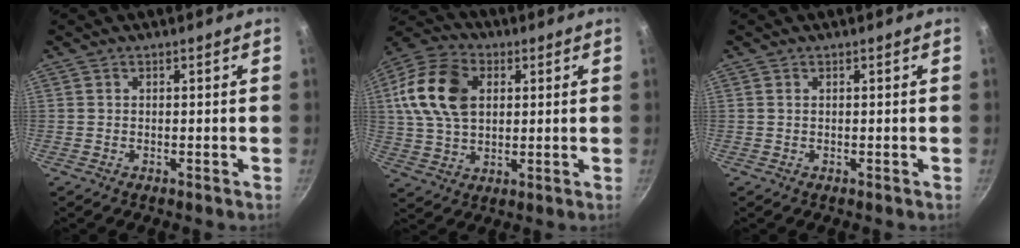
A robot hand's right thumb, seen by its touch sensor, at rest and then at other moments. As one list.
[{"total": 16.0, "force": [3.5, 10.9, 11.2], "torque": [-0.195, 0.010, 0.055]}, {"total": 0.0}]